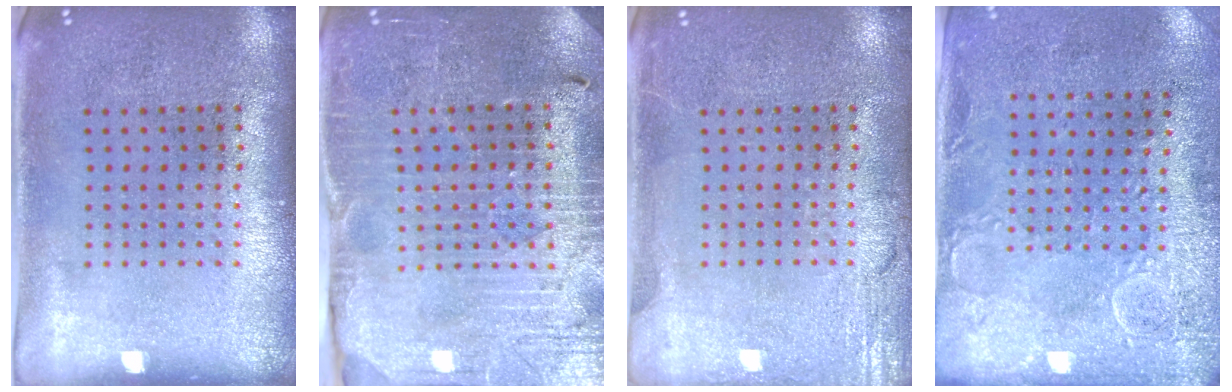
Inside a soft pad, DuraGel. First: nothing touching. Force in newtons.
{"total": 3.8, "press": 3.7, "slide": 0.9}
{"total": 3.0, "press": 3.0, "slide": 0.4}
{"total": 2.9, "press": 2.3, "slide": 1.8}